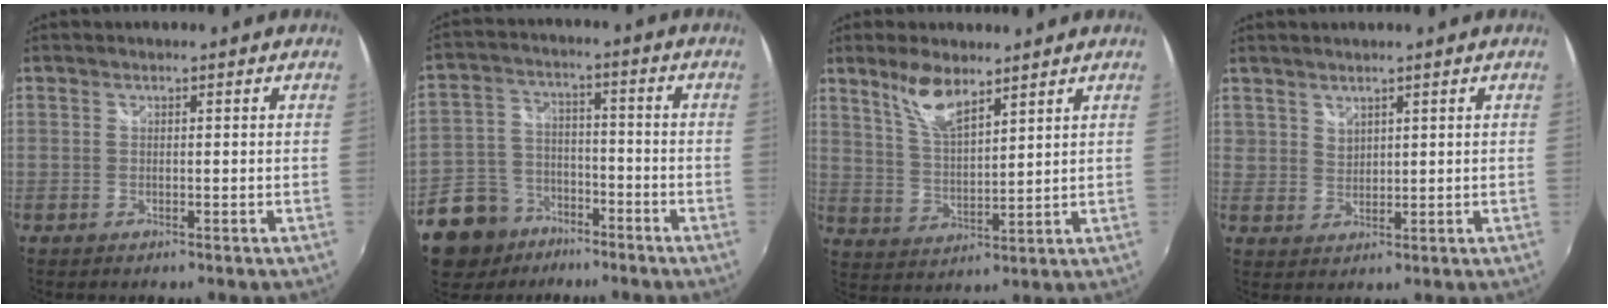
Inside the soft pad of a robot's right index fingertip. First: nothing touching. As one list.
[{"total": 12.9, "force": [-8.3, 9.2, 3.7], "torque": [-0.108, 0.026, -0.131]}, {"total": 8.0, "force": [5.7, 2.4, 5.1], "torque": [-0.098, 0.004, 0.116]}, {"total": 2.8, "force": [2.4, 1.3, 0.4], "torque": [0.001, 0.006, 0.048]}]